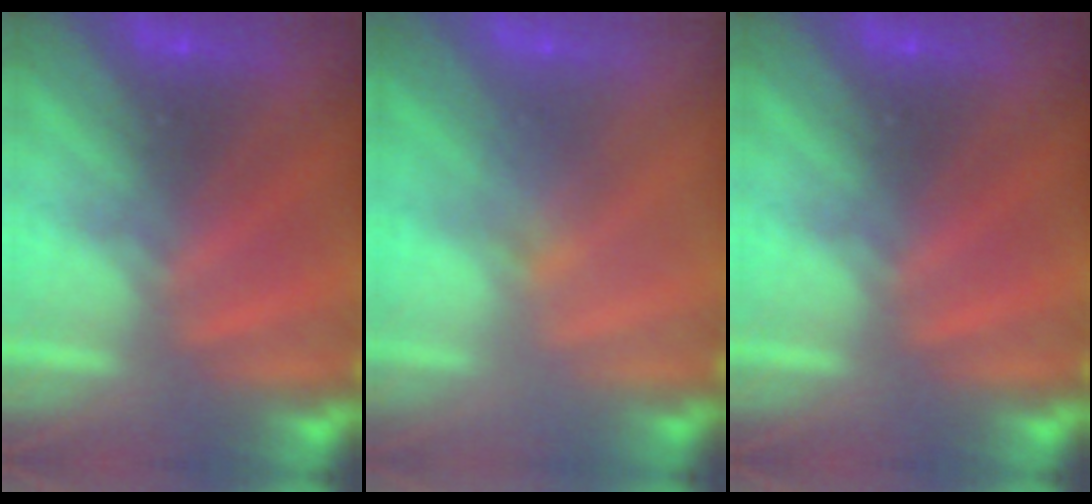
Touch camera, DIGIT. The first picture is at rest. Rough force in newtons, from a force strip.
{"total": 2.9}
{"total": 0.0}